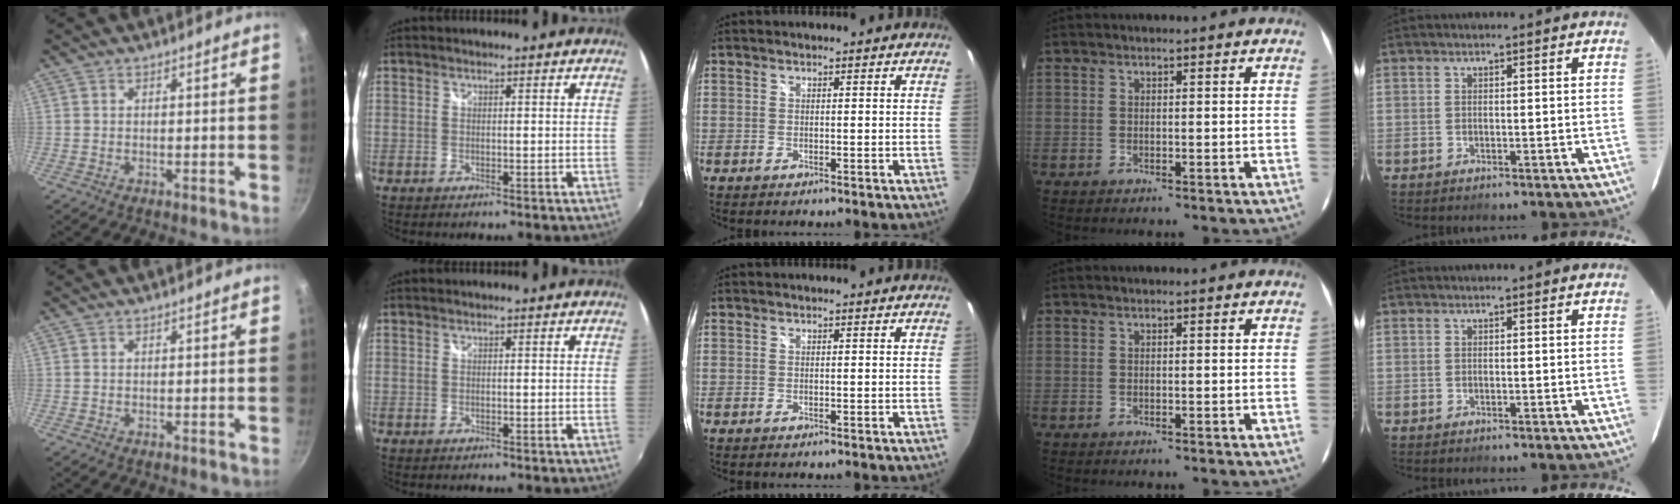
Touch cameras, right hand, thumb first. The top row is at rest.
{}